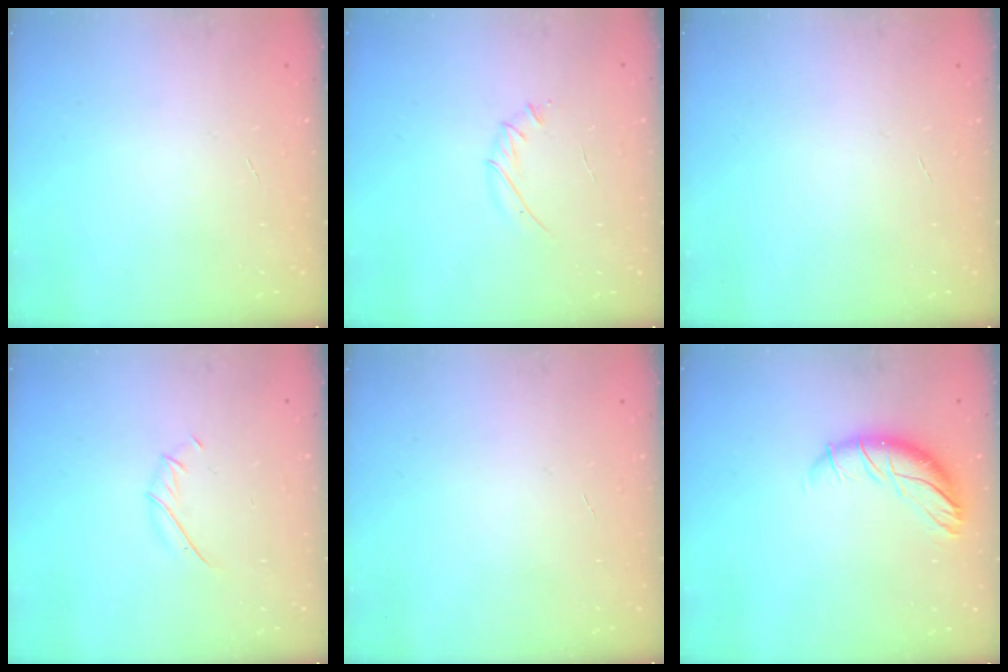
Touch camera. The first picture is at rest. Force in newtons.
{"total": 4.3, "press": 4.1, "slide": 1.1}
{"total": 0.0}
{"total": 4.6, "press": 4.5, "slide": 0.9}
{"total": 0.0}
{"total": 10.9, "press": 10.6, "slide": 2.6}